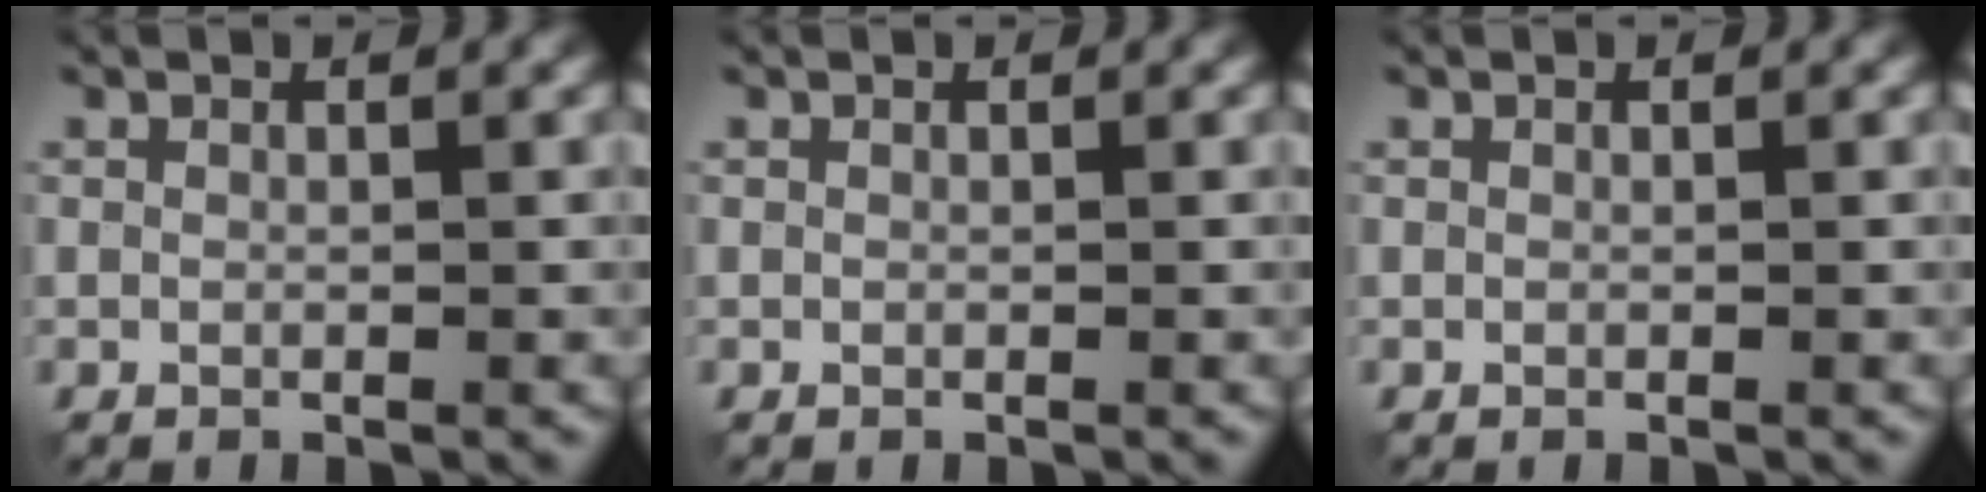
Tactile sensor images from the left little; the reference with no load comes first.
{"total": 0.0}
{"total": 0.0}